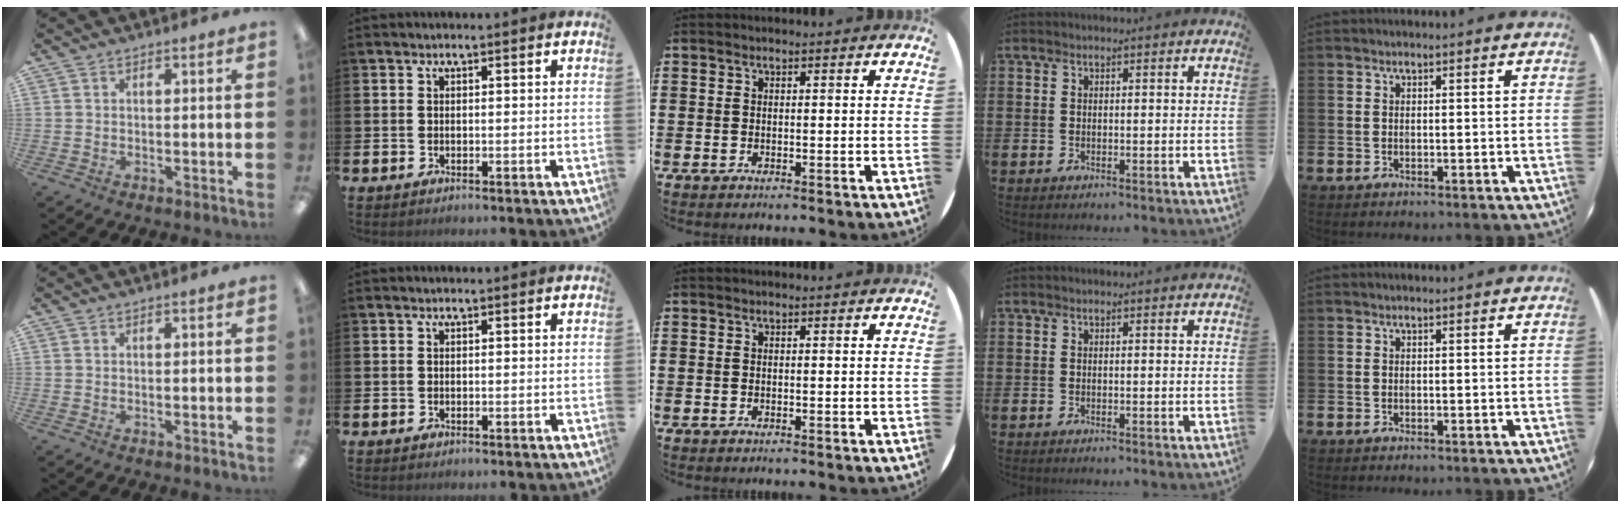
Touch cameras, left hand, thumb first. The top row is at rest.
{}